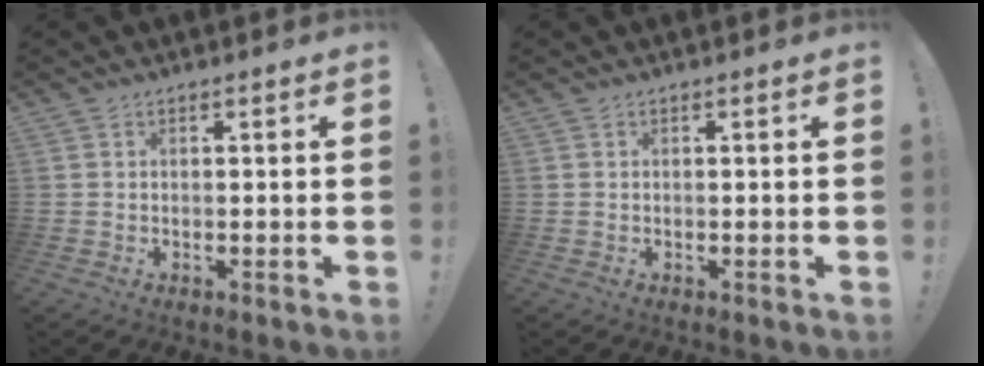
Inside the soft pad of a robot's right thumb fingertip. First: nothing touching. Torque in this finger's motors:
{"motor_torque": [-0.04, 0.04, -0.10, 0.03, 0.00]}